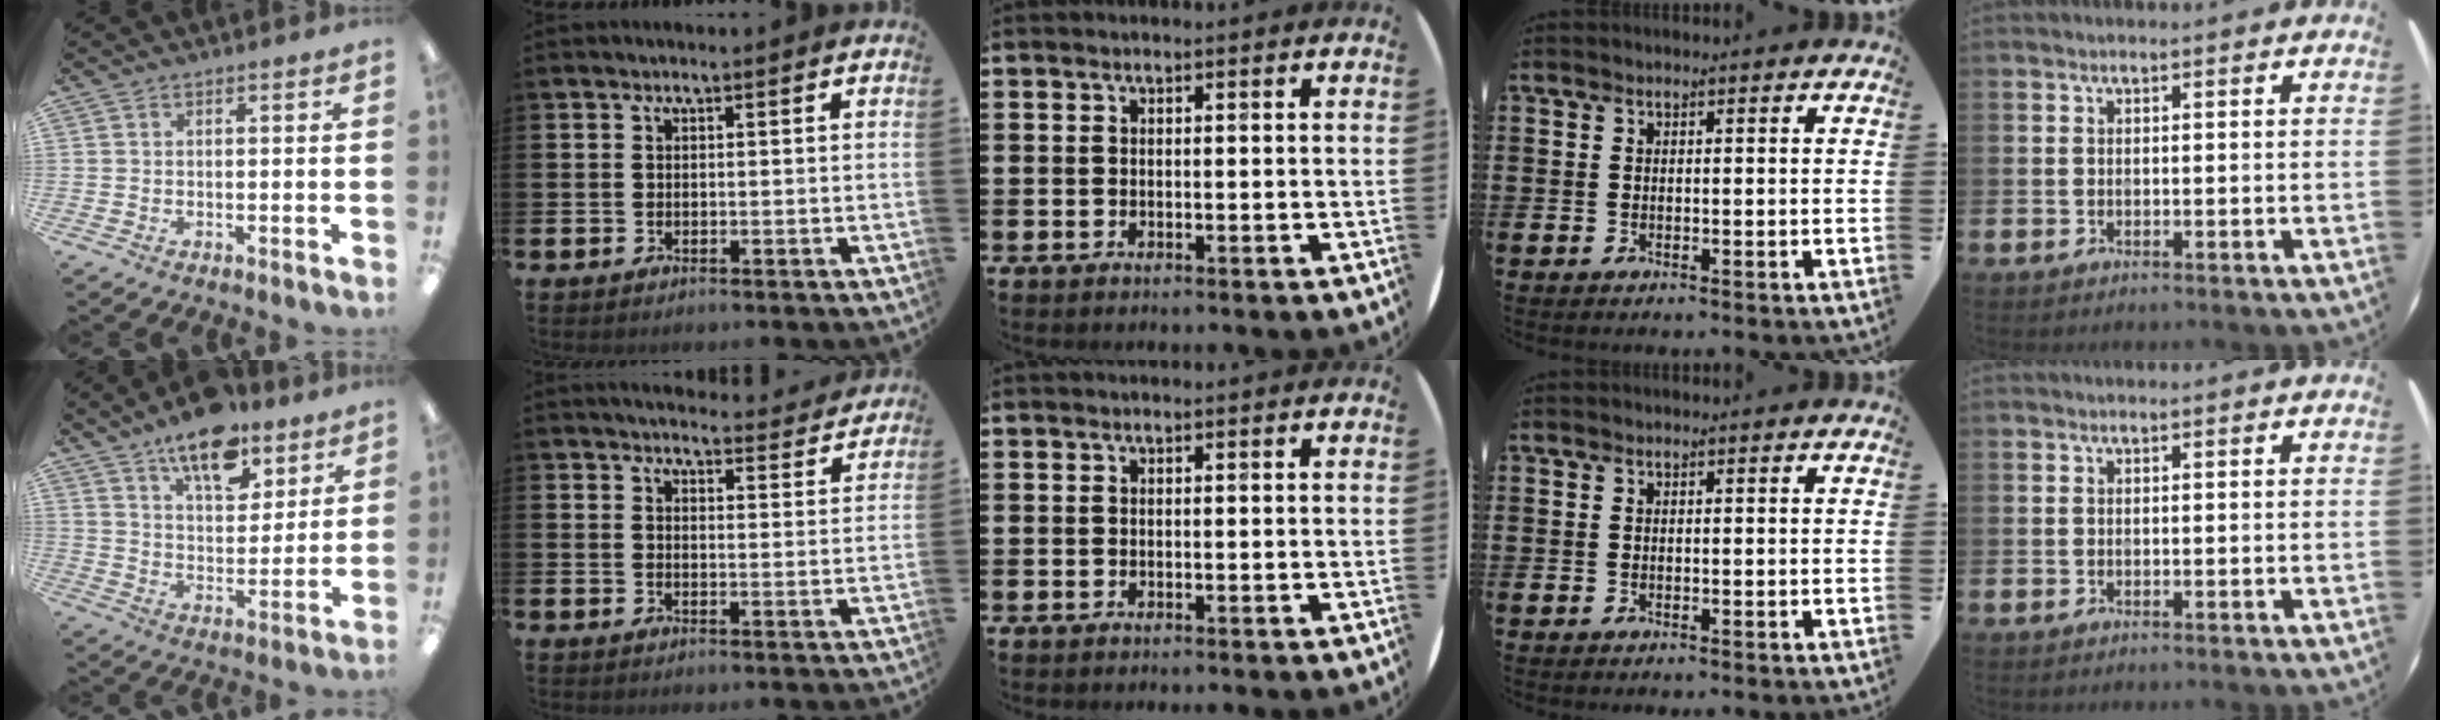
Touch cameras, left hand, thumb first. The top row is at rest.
{"thumb": {"total": 14.1, "force": [10.3, 6.3, 7.2], "torque": [-0.105, -0.057, 0.180]}, "index": {"total": 4.4, "force": [4.3, 0.5, 0.3], "torque": [-0.005, -0.032, 0.075]}}